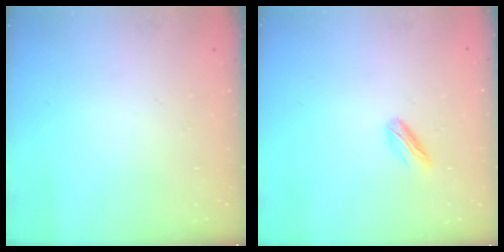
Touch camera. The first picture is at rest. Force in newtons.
{"total": 3.0, "press": 2.9, "slide": 0.8}